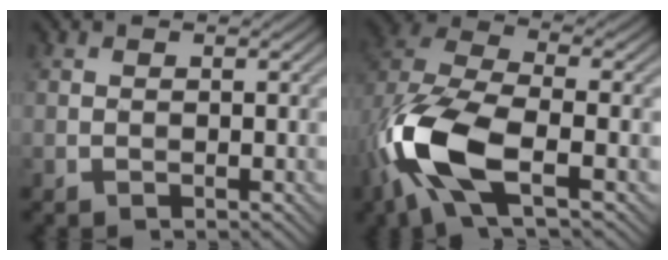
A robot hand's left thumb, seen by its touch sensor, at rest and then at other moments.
{"total": 11.8, "force": [-4.3, 5.4, 9.6], "torque": [-0.231, -0.011, -0.095]}